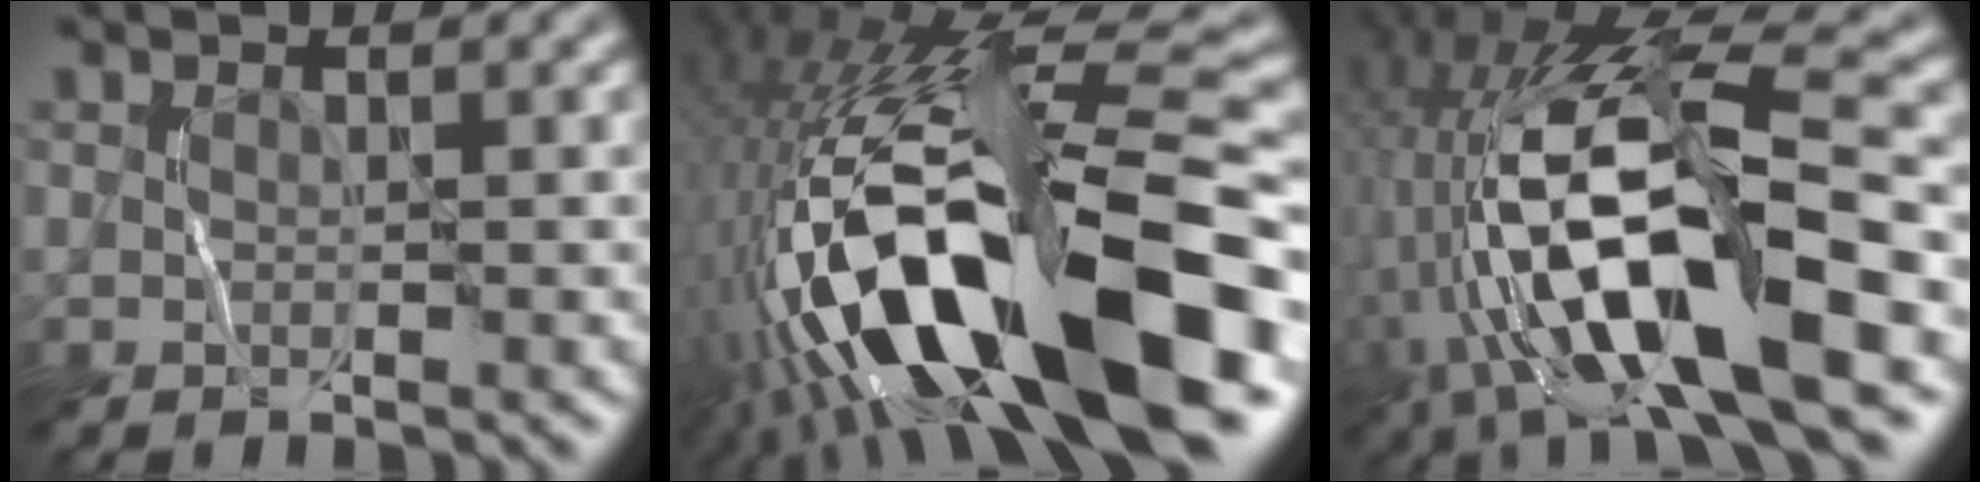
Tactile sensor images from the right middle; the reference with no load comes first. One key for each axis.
{"total": 18.0, "fx": -7.3, "fy": 6.0, "fz": 15.4, "tx": -0.259, "ty": 0.022, "tz": -0.133}
{"total": 14.7, "fx": -4.1, "fy": 4.6, "fz": 13.3, "tx": -0.239, "ty": 0.021, "tz": -0.069}